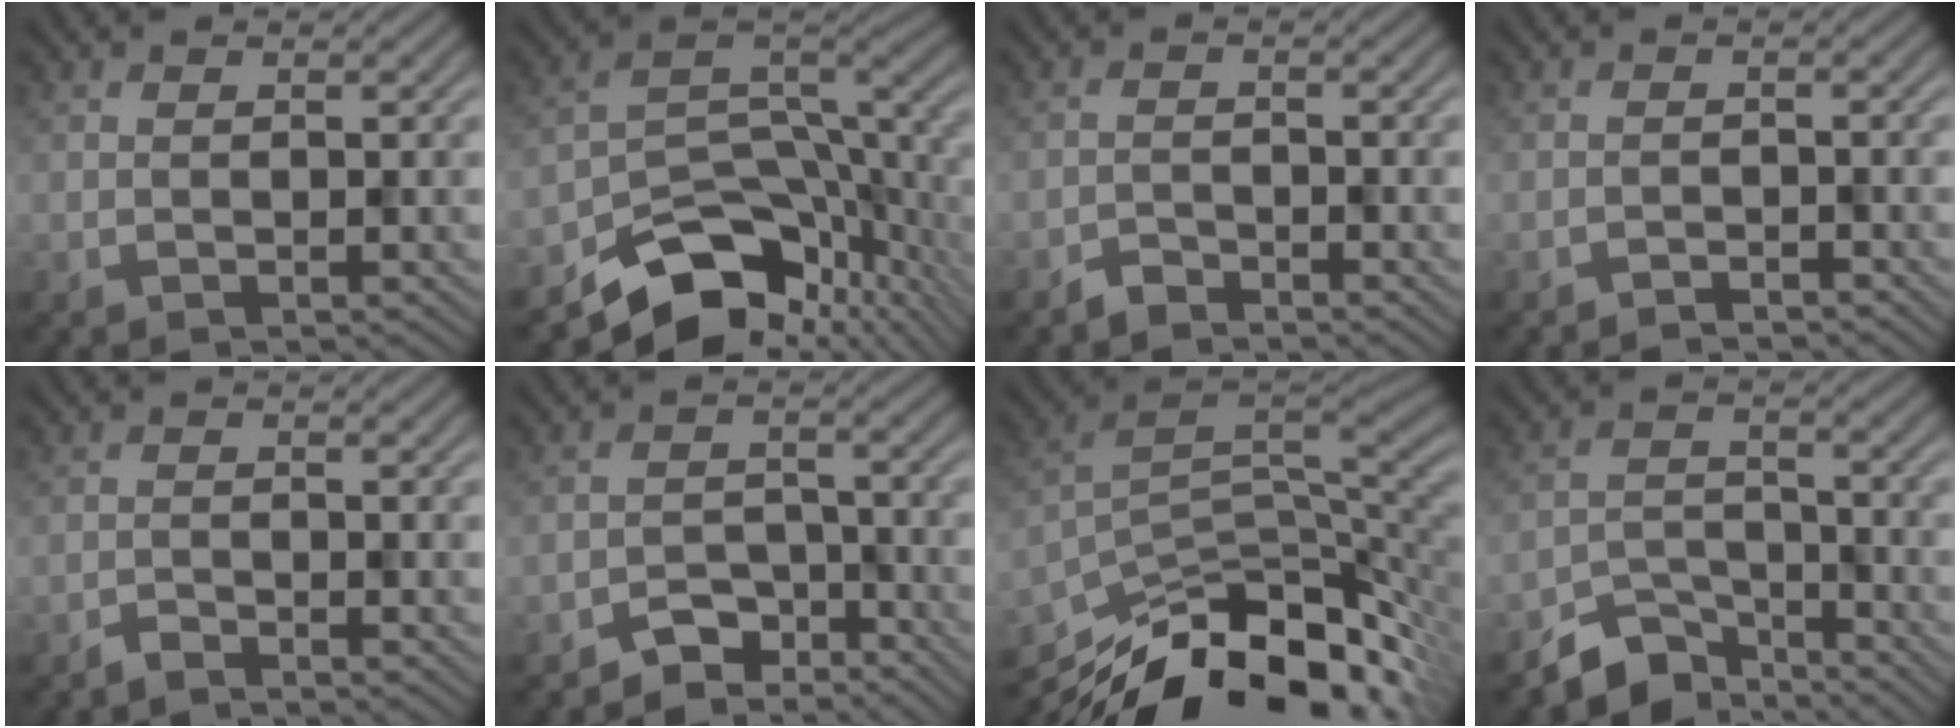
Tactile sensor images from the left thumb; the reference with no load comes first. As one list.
[{"total": 12.9, "force": [-8.2, 6.8, 7.3], "torque": [-0.122, -0.020, -0.141]}, {"total": 1.9, "force": [-1.8, 0.6, 0.4], "torque": [-0.002, 0.003, -0.039]}, {"total": 1.5, "force": [-1.4, 0.2, 0.3], "torque": [-0.002, 0.001, -0.029]}, {"total": 1.2, "force": [-1.2, 0.2, 0.3], "torque": [-0.006, 0.001, -0.027]}, {"total": 4.9, "force": [-4.1, 2.3, 1.4], "torque": [-0.014, 0.000, -0.077]}, {"total": 15.5, "force": [-10.5, 6.2, 9.6], "torque": [-0.187, -0.022, -0.167]}, {"total": 6.2, "force": [-5.1, 2.8, 2.1], "torque": [-0.034, -0.006, -0.104]}]